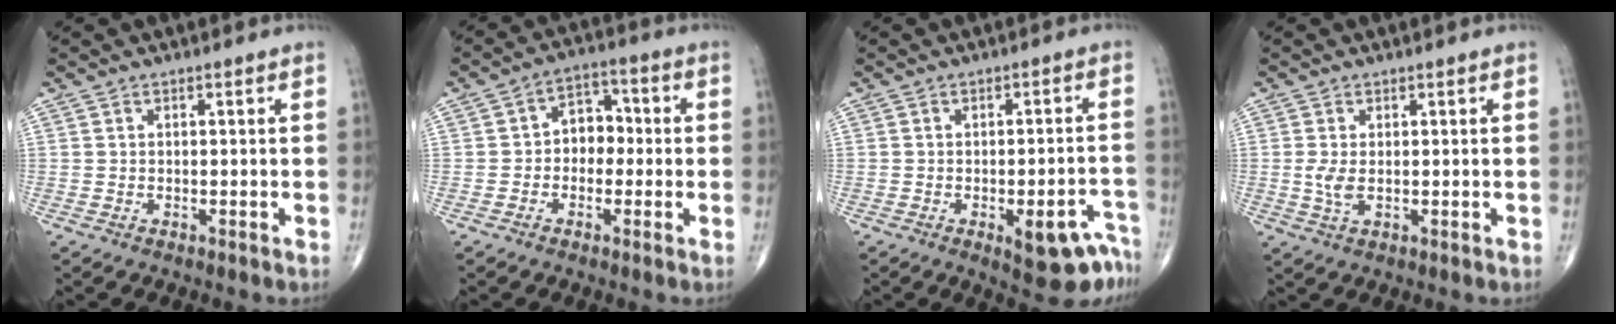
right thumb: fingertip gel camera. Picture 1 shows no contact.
{"total": 6.5, "force": [-0.6, 5.0, 4.1], "torque": [-0.027, 0.028, -0.024]}
{"total": 10.9, "force": [-6.4, 3.8, 7.9], "torque": [-0.067, 0.037, -0.076]}
{"total": 3.0, "force": [0.1, 1.4, 2.6], "torque": [-0.062, -0.007, 0.005]}